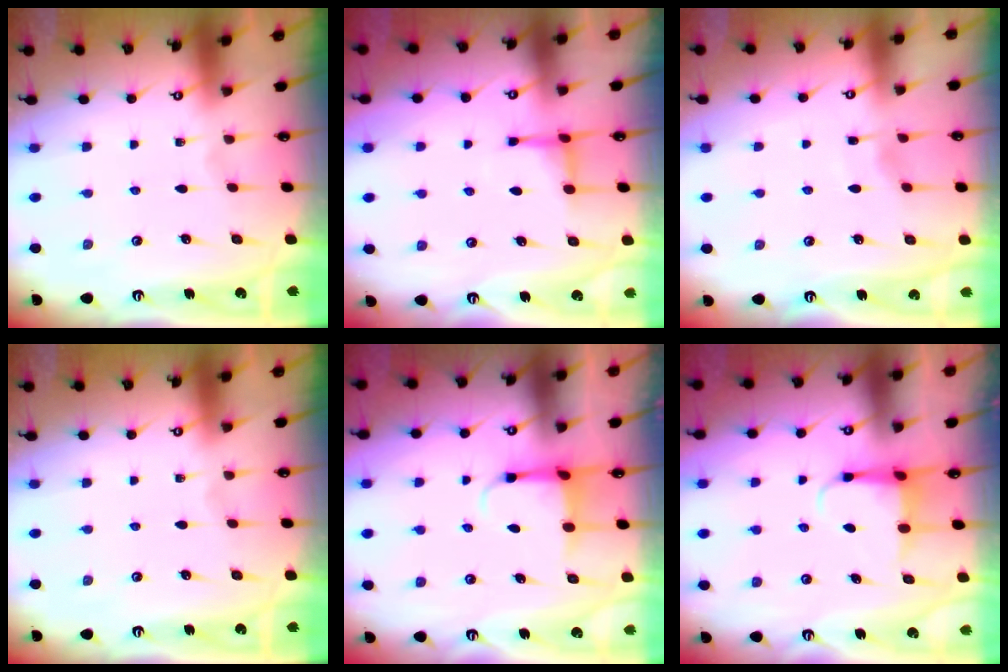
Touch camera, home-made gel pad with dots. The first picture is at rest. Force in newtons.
{"total": 3.9, "press": 3.8, "slide": 0.8}
{"total": 3.2, "press": 3.2, "slide": 0.4}
{"total": 0.0}
{"total": 4.0, "press": 3.8, "slide": 1.2}
{"total": 4.6, "press": 4.5, "slide": 0.5}